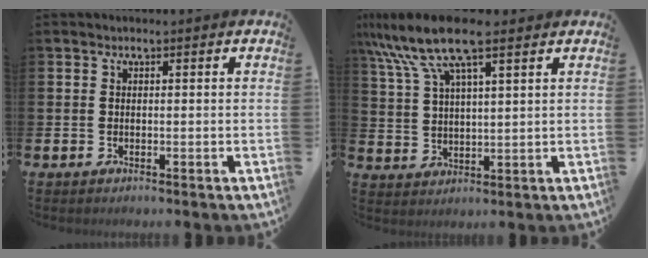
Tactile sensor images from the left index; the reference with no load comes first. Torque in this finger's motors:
{"motor_torque": [0.90, -1.25, 1.05, 0.21]}